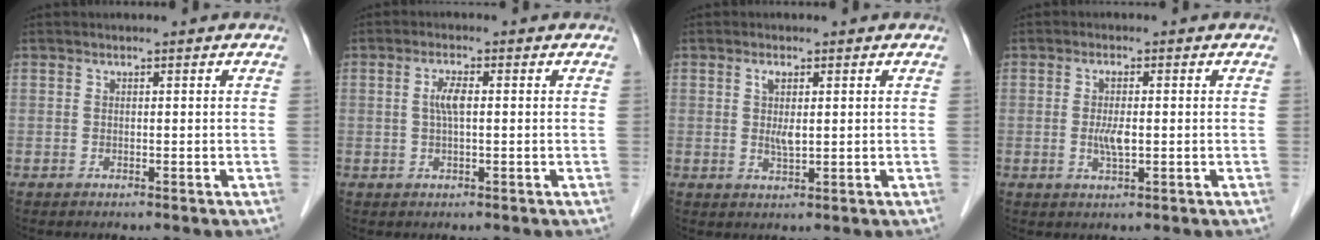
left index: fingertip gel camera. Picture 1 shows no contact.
{"total": 2.7, "force": [0.3, 0.6, 2.6], "torque": [-0.056, 0.003, 0.007]}
{"total": 1.8, "force": [0.2, 0.6, 1.7], "torque": [-0.037, 0.001, 0.008]}
{"total": 3.2, "force": [-0.3, 0.7, 3.1], "torque": [-0.063, -0.003, -0.004]}